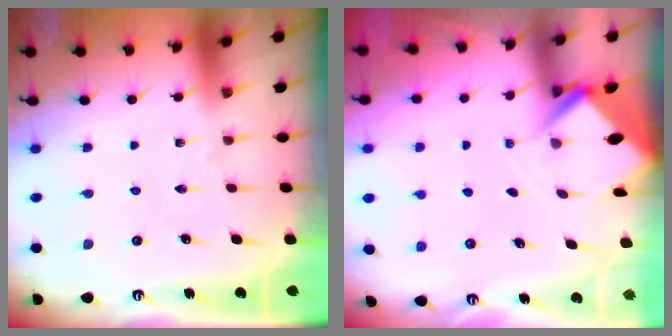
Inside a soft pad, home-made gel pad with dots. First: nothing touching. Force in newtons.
{"total": 2.7, "press": 2.7, "slide": 0.1}